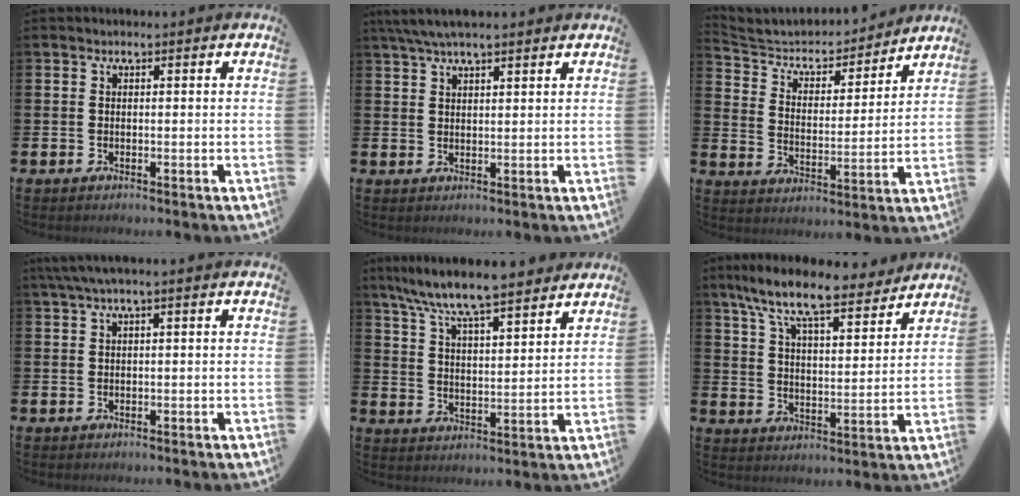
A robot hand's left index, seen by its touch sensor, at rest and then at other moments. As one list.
[{"total": 4.5, "force": [3.7, 0.8, 2.4], "torque": [-0.049, -0.006, 0.067]}, {"total": 5.3, "force": [4.9, 2.0, 0.5], "torque": [-0.043, -0.042, 0.078]}, {"total": 2.0, "force": [0.9, 0.1, 1.8], "torque": [-0.036, 0.003, 0.017]}, {"total": 8.3, "force": [7.8, 0.6, 2.9], "torque": [-0.084, -0.046, 0.138]}, {"total": 10.0, "force": [8.9, 1.7, 4.4], "torque": [-0.104, -0.054, 0.151]}]